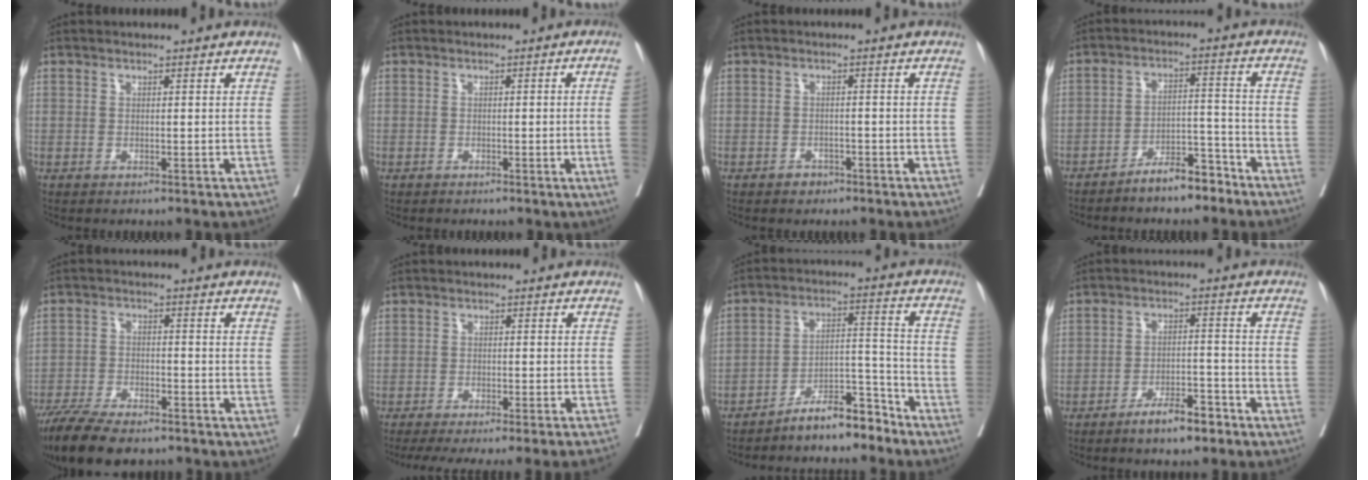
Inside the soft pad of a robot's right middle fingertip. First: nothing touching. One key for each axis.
{"total": 3.4, "fx": -0.7, "fy": -1.2, "fz": 3.0, "tx": -0.039, "ty": -0.003, "tz": -0.009}
{"total": 1.7, "fx": -1.3, "fy": 1.1, "fz": 0.4, "tx": -0.007, "ty": 0.005, "tz": -0.017}
{"total": 6.4, "fx": -5.3, "fy": 1.8, "fz": 3.0, "tx": -0.048, "ty": 0.012, "tz": -0.092}
{"total": 12.7, "fx": -10.3, "fy": 3.4, "fz": 6.6, "tx": -0.110, "ty": -0.018, "tz": -0.167}
{"total": 15.3, "fx": -13.5, "fy": -1.4, "fz": 7.1, "tx": -0.082, "ty": -0.039, "tz": -0.182}
{"total": 8.2, "fx": -7.2, "fy": 1.9, "fz": 3.5, "tx": -0.054, "ty": 0.027, "tz": -0.125}
{"total": 5.9, "fx": -4.4, "fy": 1.5, "fz": 3.6, "tx": -0.058, "ty": 0.003, "tz": -0.072}